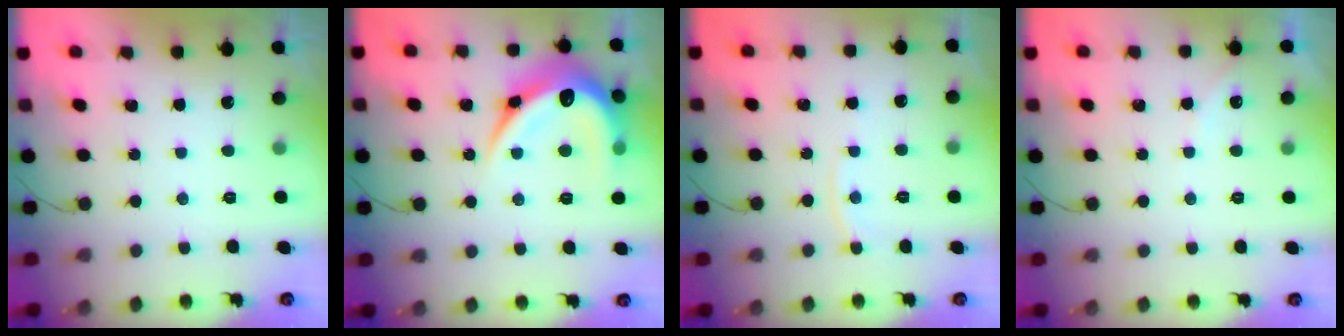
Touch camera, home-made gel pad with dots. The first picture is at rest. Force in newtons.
{"total": 20.4, "press": 20.4, "slide": 0.3}
{"total": 4.1, "press": 4.0, "slide": 0.5}
{"total": 3.9, "press": 3.9, "slide": 0.7}